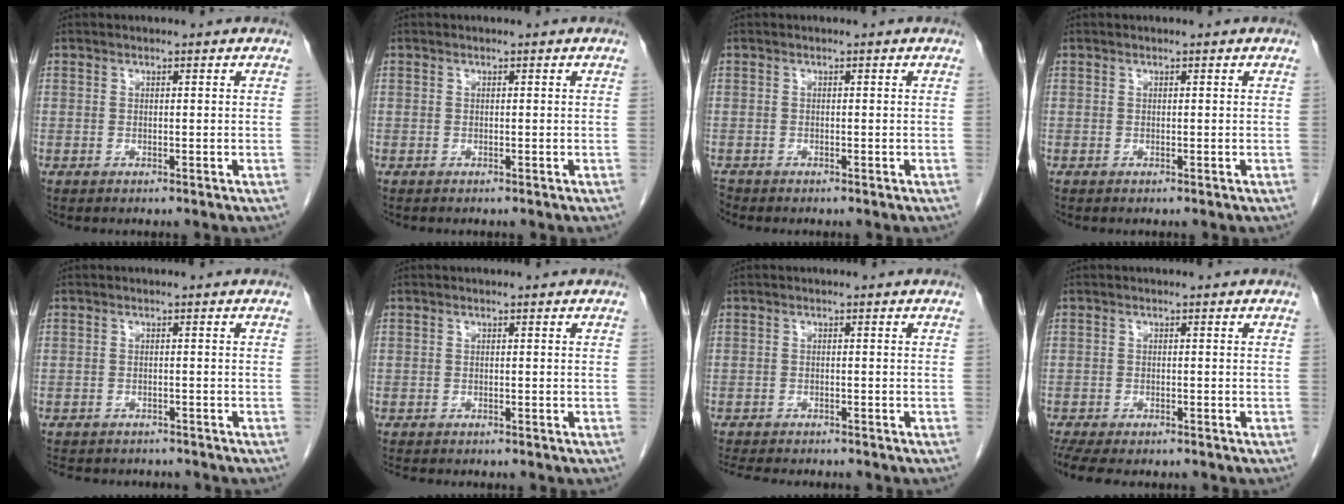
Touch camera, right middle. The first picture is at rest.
{"total": 0.0}
{"total": 0.8, "force": [-0.8, 0.2, 0.0], "torque": [-0.005, -0.003, -0.016]}
{"total": 0.0}
{"total": 9.1, "force": [-8.1, 3.2, 2.6], "torque": [-0.054, -0.002, -0.101]}
{"total": 3.6, "force": [-3.1, 0.8, 1.5], "torque": [-0.023, -0.007, -0.043]}
{"total": 8.4, "force": [-7.5, 1.9, 3.3], "torque": [-0.051, -0.008, -0.105]}
{"total": 9.5, "force": [-7.9, 2.8, 4.4], "torque": [-0.083, -0.009, -0.115]}